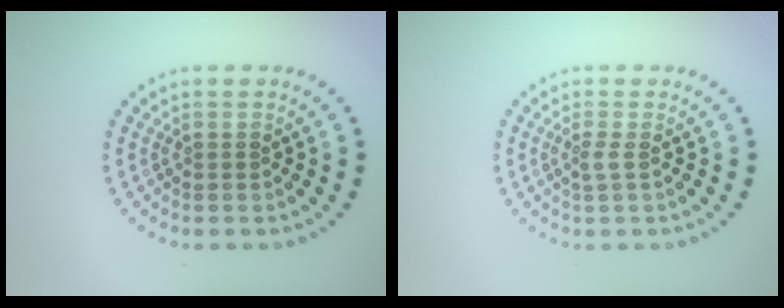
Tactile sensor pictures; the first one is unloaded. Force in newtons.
{"total": 0.9, "press": 0.6, "slide": 0.7}